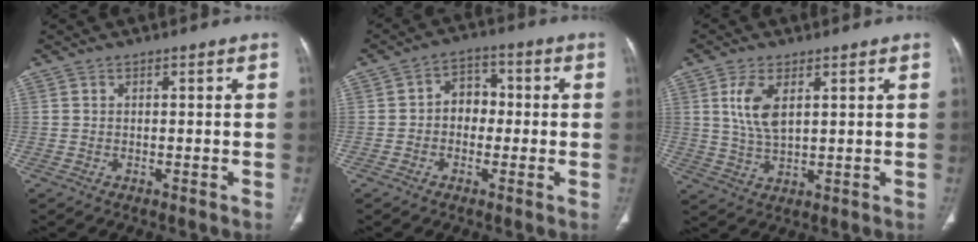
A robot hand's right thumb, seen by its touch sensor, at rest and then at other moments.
{"total": 5.9, "force": [-0.5, 4.7, 3.5], "torque": [-0.021, 0.024, -0.021]}
{"total": 7.0, "force": [2.4, 3.3, 5.7], "torque": [-0.116, -0.012, 0.053]}